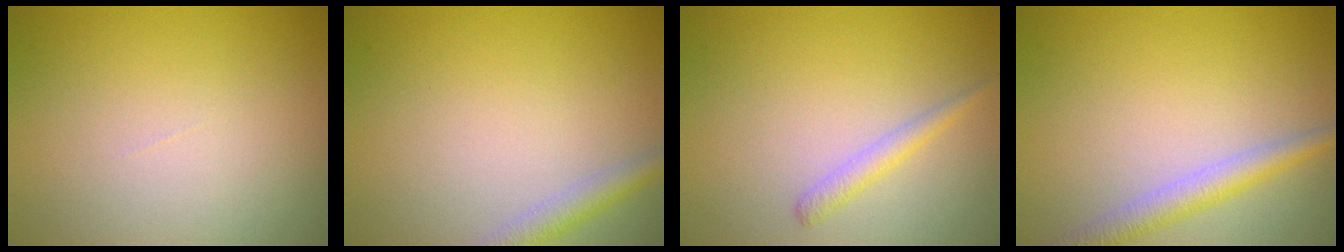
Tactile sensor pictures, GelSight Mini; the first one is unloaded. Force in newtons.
{"total": 2.2, "press": 2.2, "slide": 0.1}
{"total": 1.4, "press": 1.4, "slide": 0.2}
{"total": 2.9, "press": 2.9, "slide": 0.2}